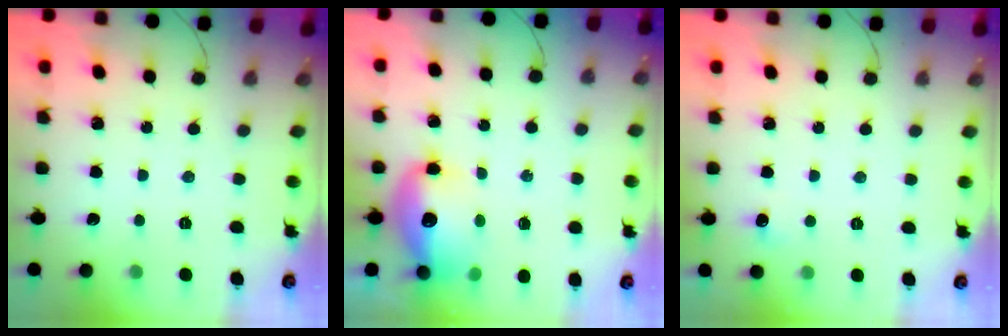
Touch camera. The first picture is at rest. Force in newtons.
{"total": 12.6, "press": 12.3, "slide": 3.0}
{"total": 11.1, "press": 3.0, "slide": 10.7}